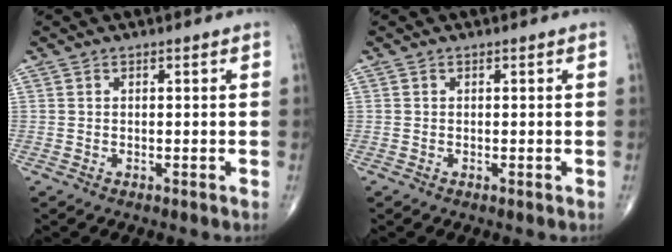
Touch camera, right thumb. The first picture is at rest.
{"total": 0.0}